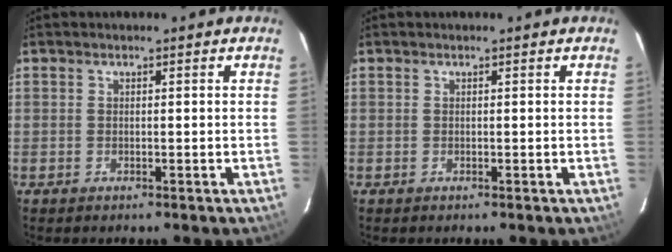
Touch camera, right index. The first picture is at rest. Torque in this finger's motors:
{"motor_torque": [0.09, 0.05, -0.03, 0.01]}